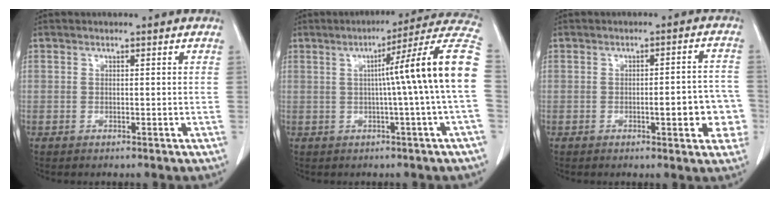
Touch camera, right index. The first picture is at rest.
{"total": 14.5, "force": [0.5, -2.2, 14.4], "torque": [-0.181, 0.020, -0.001]}
{"total": 7.3, "force": [-2.1, 1.8, 6.7], "torque": [-0.074, 0.018, -0.024]}